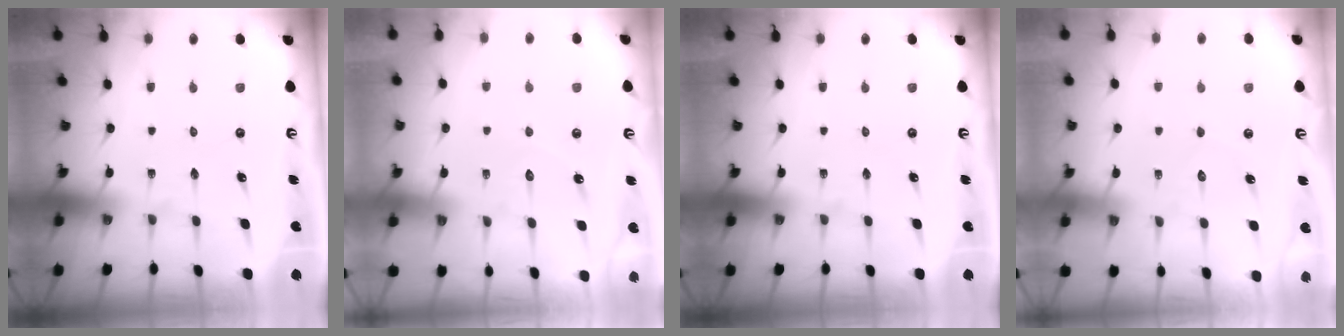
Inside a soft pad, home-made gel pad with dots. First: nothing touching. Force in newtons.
{"total": 5.2, "press": 5.1, "slide": 0.5}
{"total": 0.0}
{"total": 2.8, "press": 2.8, "slide": 0.2}